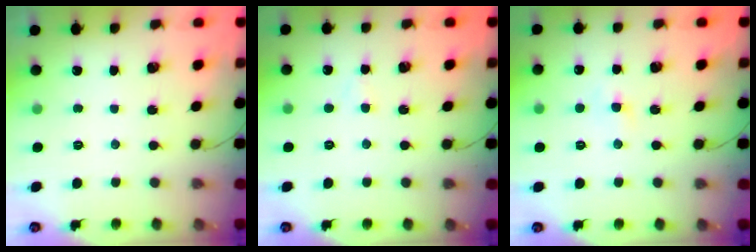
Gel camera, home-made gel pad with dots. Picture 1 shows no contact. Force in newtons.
{"total": 1.3, "press": 1.0, "slide": 0.7}
{"total": 1.9, "press": 1.7, "slide": 0.8}